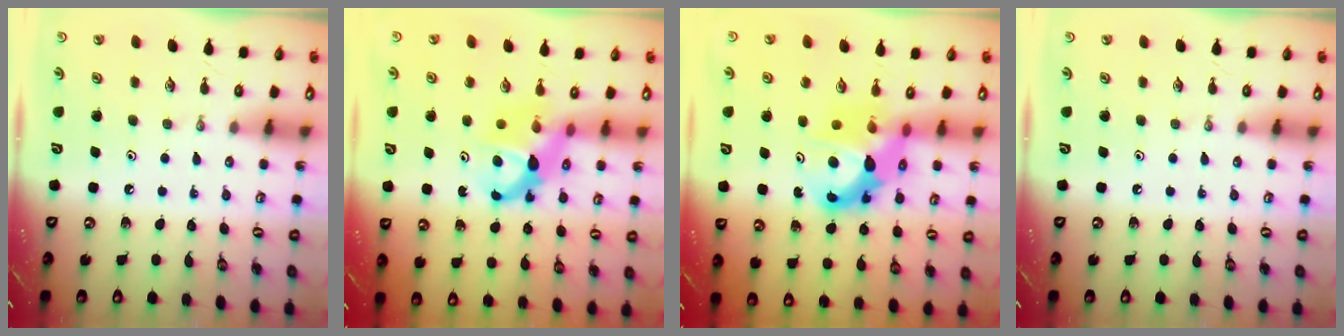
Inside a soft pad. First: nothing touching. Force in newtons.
{"total": 6.6, "press": 6.6, "slide": 0.5}
{"total": 10.5, "press": 10.4, "slide": 0.8}
{"total": 0.0}